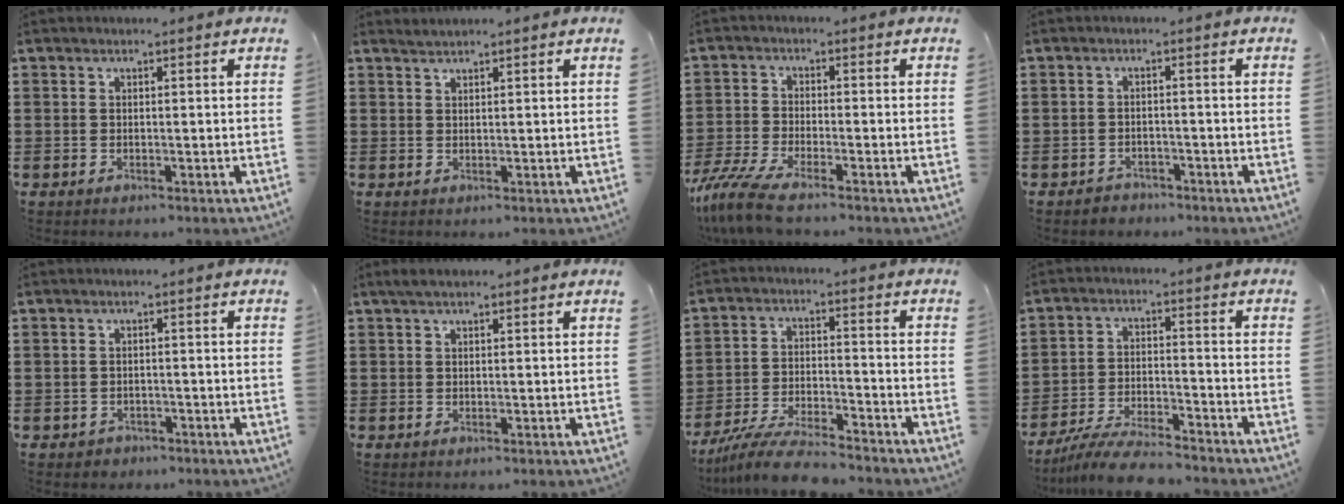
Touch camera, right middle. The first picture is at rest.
{"total": 0.9, "force": [0.9, -0.2, 0.0], "torque": [-0.002, -0.002, 0.018]}
{"total": 5.9, "force": [-4.8, 0.7, 3.4], "torque": [-0.098, -0.024, -0.099]}
{"total": 1.8, "force": [-1.7, 0.7, -0.1], "torque": [-0.004, 0.003, -0.039]}
{"total": 1.1, "force": [-0.9, 0.7, 0.0], "torque": [-0.003, 0.001, -0.022]}
{"total": 1.1, "force": [0.8, 0.1, 0.8], "torque": [-0.016, 0.003, 0.013]}
{"total": 7.9, "force": [-7.3, 0.9, 3.1], "torque": [-0.067, 0.003, -0.142]}
{"total": 7.2, "force": [-6.6, 0.7, 2.8], "torque": [-0.058, -0.001, -0.127]}